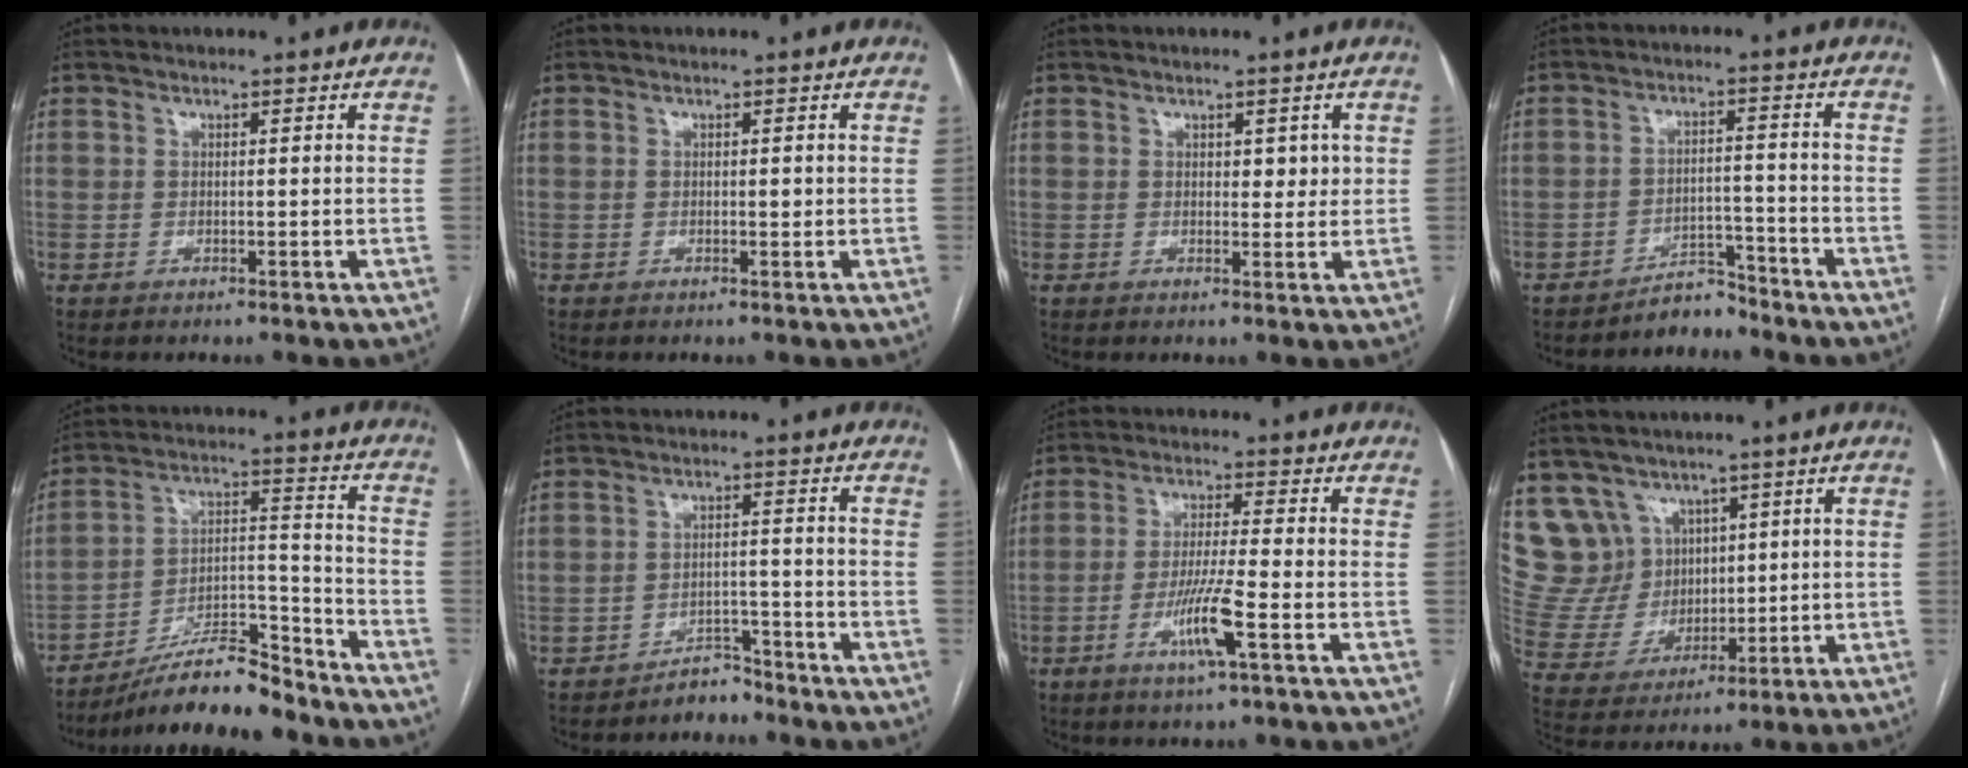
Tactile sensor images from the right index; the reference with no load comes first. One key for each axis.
{"total": 0.7, "fx": 0.0, "fy": 0.3, "fz": 0.6, "tx": -0.008, "ty": 0.000, "tz": 0.000}
{"total": 2.4, "fx": 0.7, "fy": 1.5, "fz": 1.7, "tx": -0.015, "ty": 0.000, "tz": 0.009}
{"total": 4.0, "fx": -3.9, "fy": 1.1, "fz": 0.0, "tx": 0.008, "ty": 0.006, "tz": -0.063}
{"total": 14.4, "fx": -12.8, "fy": 2.1, "fz": 6.3, "tx": -0.098, "ty": 0.026, "tz": -0.219}
{"total": 3.5, "fx": -3.3, "fy": 1.2, "fz": -0.1, "tx": 0.010, "ty": 0.002, "tz": -0.052}
{"total": 7.3, "fx": -3.0, "fy": -0.3, "fz": 6.7, "tx": -0.128, "ty": -0.010, "tz": -0.057}
{"total": 9.8, "fx": 6.4, "fy": 7.4, "fz": 0.8, "tx": -0.031, "ty": 0.042, "tz": 0.144}